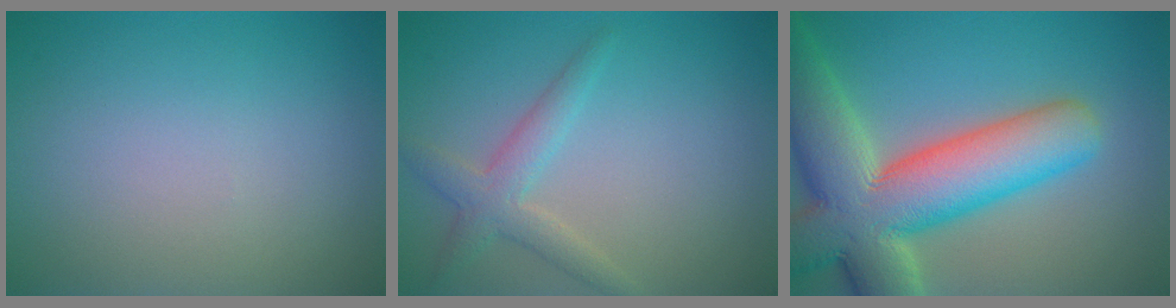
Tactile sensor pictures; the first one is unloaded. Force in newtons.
{"total": 2.8, "press": 2.8, "slide": 0.1}
{"total": 13.5, "press": 13.5, "slide": 1.2}